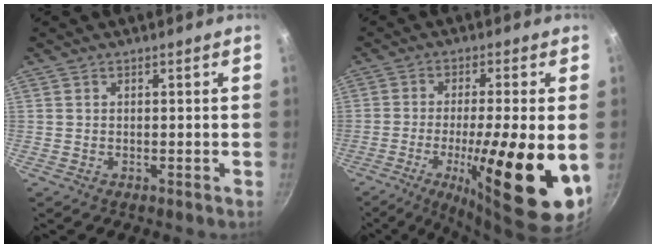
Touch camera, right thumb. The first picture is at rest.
{"total": 19.7, "force": [-4.8, 3.8, 18.7], "torque": [-0.285, 0.000, -0.073]}